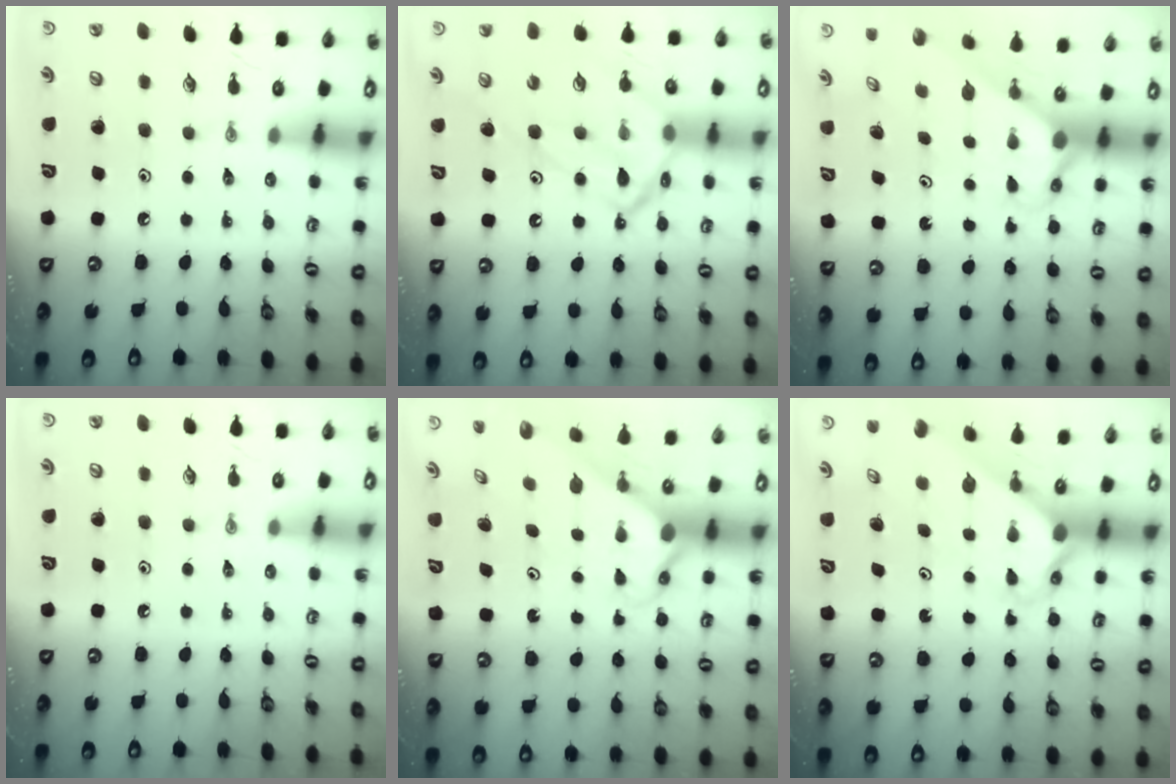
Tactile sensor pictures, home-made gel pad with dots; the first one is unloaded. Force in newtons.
{"total": 15.4, "press": 15.3, "slide": 1.1}
{"total": 2.6, "press": 2.6, "slide": 0.0}
{"total": 0.0}
{"total": 2.7, "press": 2.7, "slide": 0.2}
{"total": 2.8, "press": 2.8, "slide": 0.2}